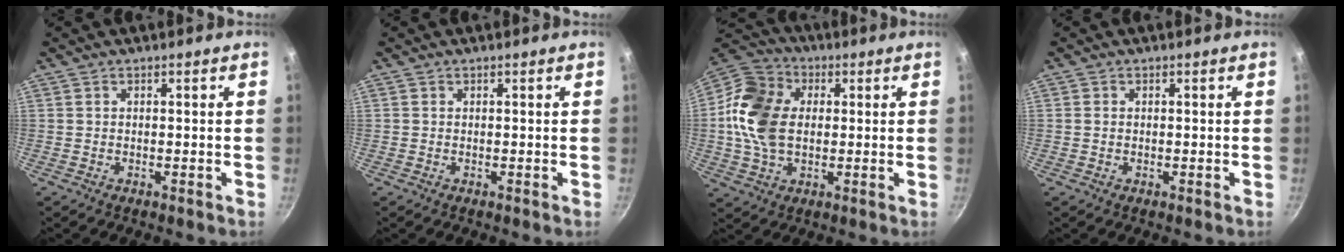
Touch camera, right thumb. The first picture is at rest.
{"total": 0.0}
{"total": 15.6, "force": [1.2, 11.2, 10.7], "torque": [-0.188, 0.015, 0.004]}
{"total": 0.8, "force": [0.1, 0.7, 0.3], "torque": [-0.005, 0.002, 0.000]}